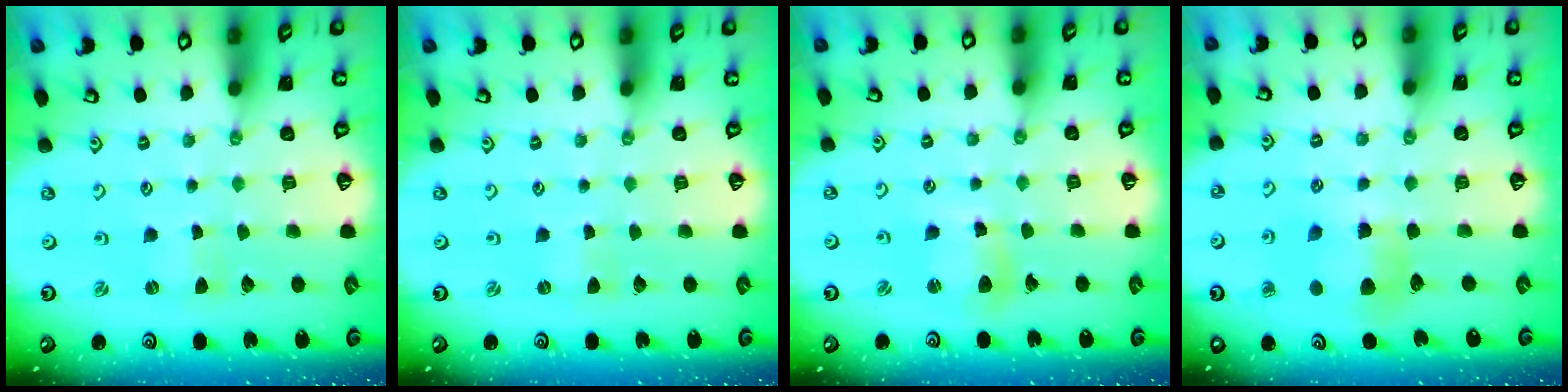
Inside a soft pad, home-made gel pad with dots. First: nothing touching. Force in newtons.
{"total": 0.0}
{"total": 7.7, "press": 7.7, "slide": 0.9}
{"total": 7.6, "press": 7.5, "slide": 1.1}